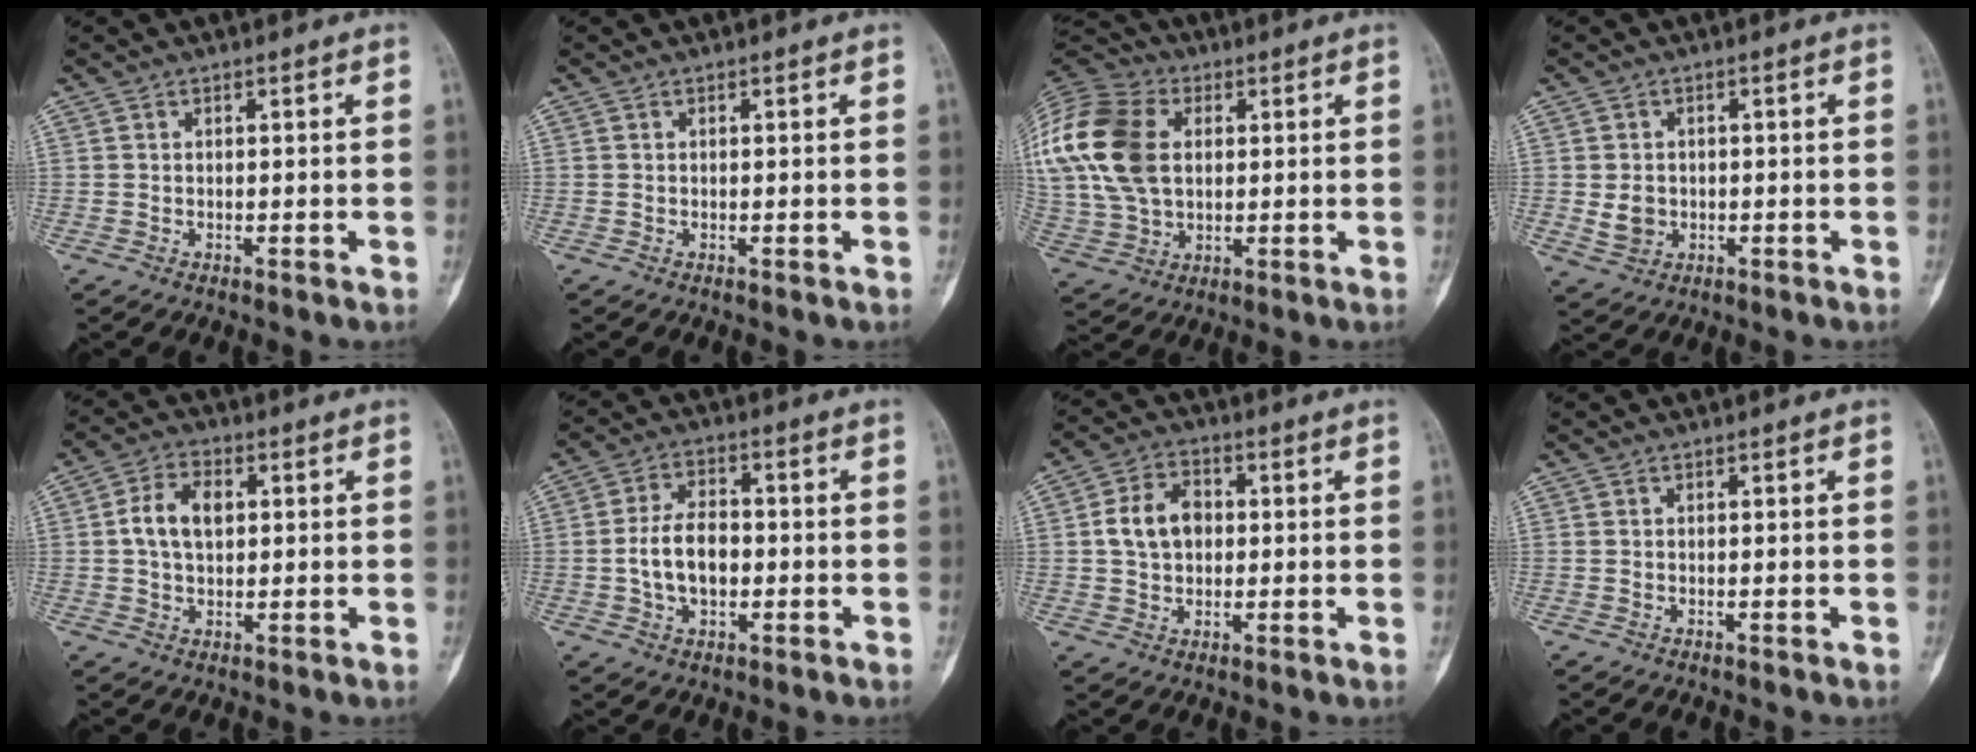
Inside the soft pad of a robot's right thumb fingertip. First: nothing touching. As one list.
[{"total": 0.0}, {"total": 26.2, "force": [5.5, 18.6, 17.6], "torque": [-0.417, 0.038, 0.110]}, {"total": 3.9, "force": [-0.4, 3.4, 2.0], "torque": [-0.020, 0.001, 0.000]}, {"total": 7.3, "force": [1.1, 4.8, 5.4], "torque": [-0.092, 0.011, 0.016]}, {"total": 8.3, "force": [-1.1, 5.2, 6.4], "torque": [-0.100, 0.014, -0.023]}, {"total": 8.3, "force": [0.7, 6.2, 5.6], "torque": [-0.082, 0.014, 0.008]}, {"total": 0.0}]